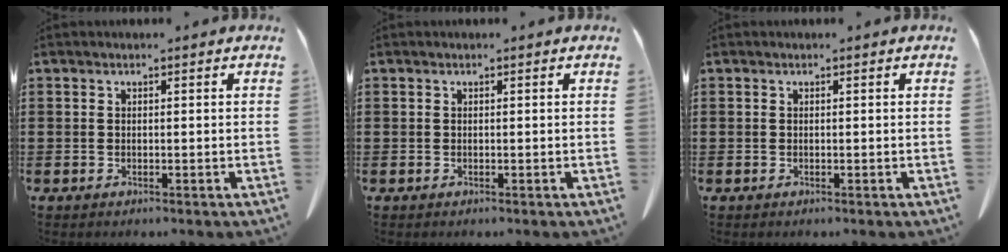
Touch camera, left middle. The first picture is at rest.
{"total": 0.0}
{"total": 0.0}